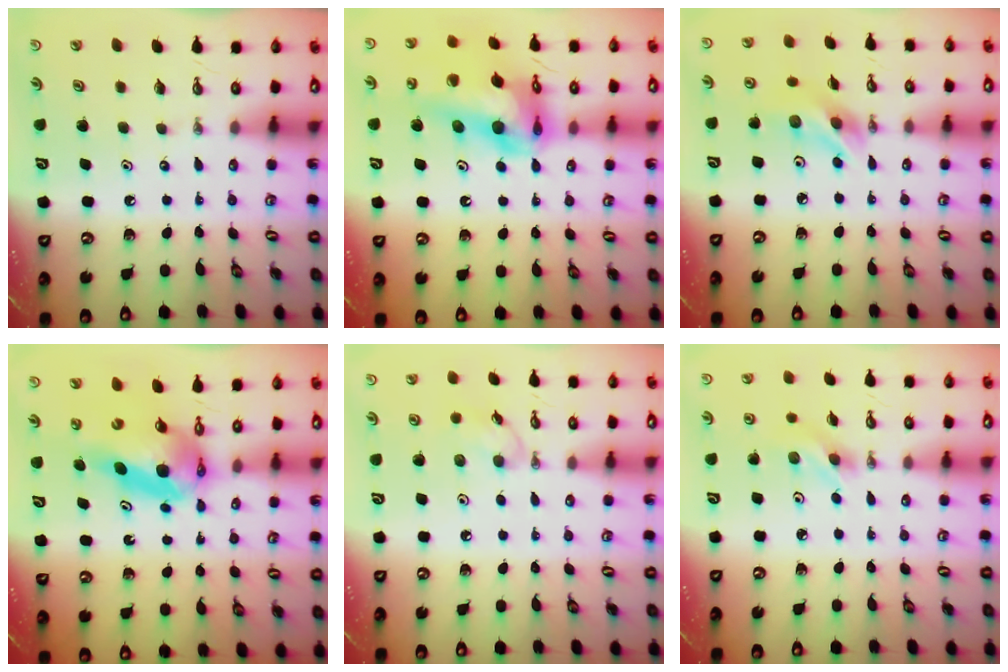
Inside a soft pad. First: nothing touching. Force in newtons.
{"total": 20.8, "press": 20.6, "slide": 2.3}
{"total": 9.4, "press": 9.4, "slide": 0.3}
{"total": 9.6, "press": 9.5, "slide": 0.9}
{"total": 6.6, "press": 6.6, "slide": 0.8}
{"total": 3.0, "press": 2.9, "slide": 0.9}